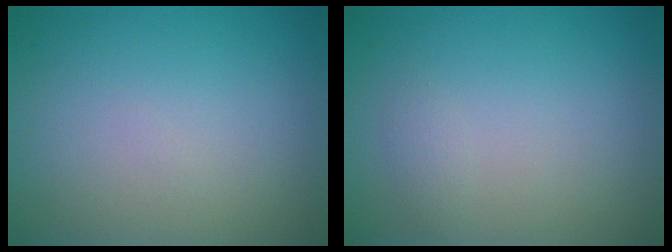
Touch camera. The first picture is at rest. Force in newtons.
{"total": 0.7, "press": 0.7, "slide": 0.1}